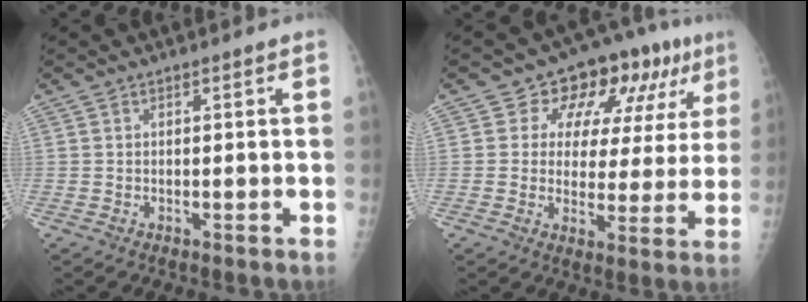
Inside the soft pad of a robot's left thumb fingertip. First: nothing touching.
{"total": 14.3, "force": [7.4, 8.7, 8.5], "torque": [-0.055, -0.013, 0.098]}